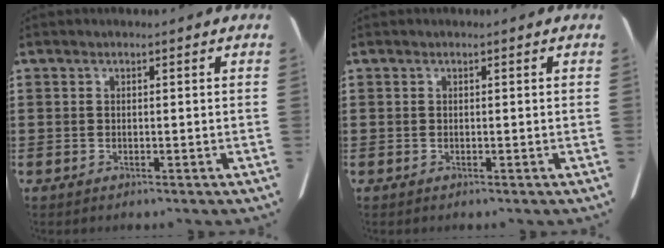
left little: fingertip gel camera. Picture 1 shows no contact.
{"total": 0.0}